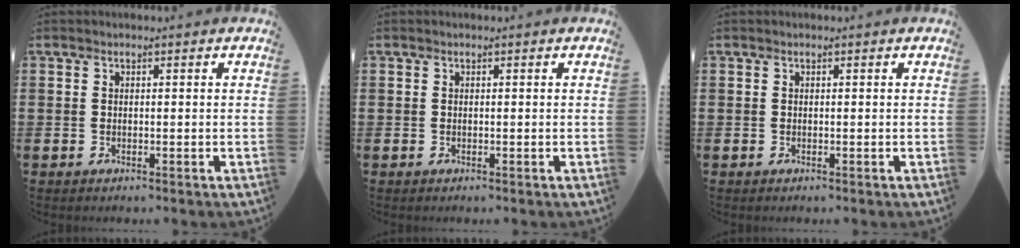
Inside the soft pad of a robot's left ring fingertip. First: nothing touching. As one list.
[{"total": 0.0}, {"total": 0.0}]